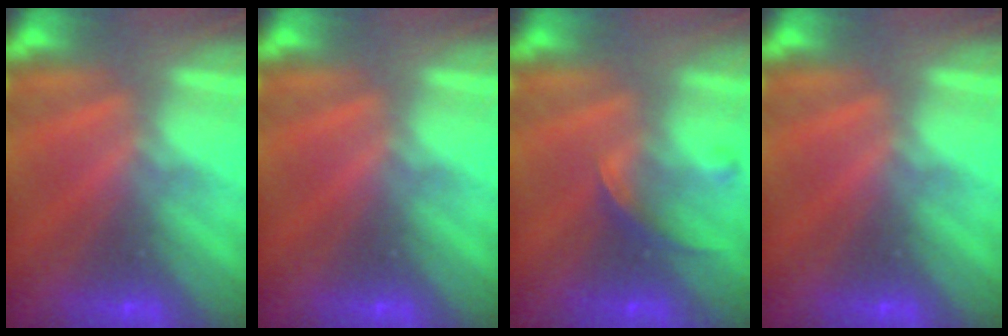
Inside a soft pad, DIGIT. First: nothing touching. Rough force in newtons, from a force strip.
{"total": 0.0}
{"total": 2.2}
{"total": 0.0}